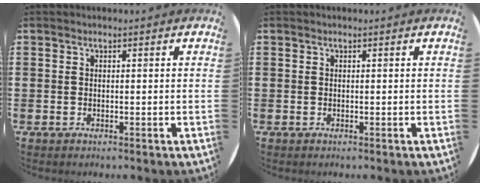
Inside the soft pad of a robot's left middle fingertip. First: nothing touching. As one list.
[{"total": 0.0}]